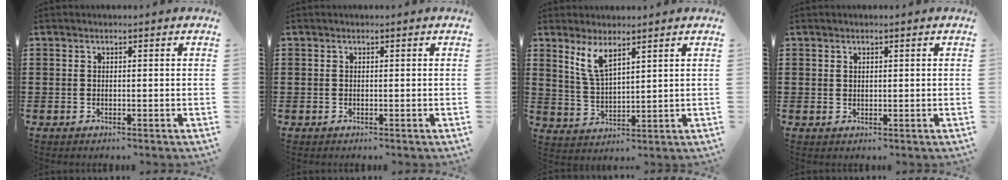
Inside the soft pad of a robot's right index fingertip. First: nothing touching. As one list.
[{"total": 0.0}, {"total": 5.2, "force": [3.2, 1.7, 3.7], "torque": [-0.081, 0.001, 0.058]}, {"total": 0.9, "force": [0.6, 0.6, 0.3], "torque": [-0.006, 0.003, 0.012]}]